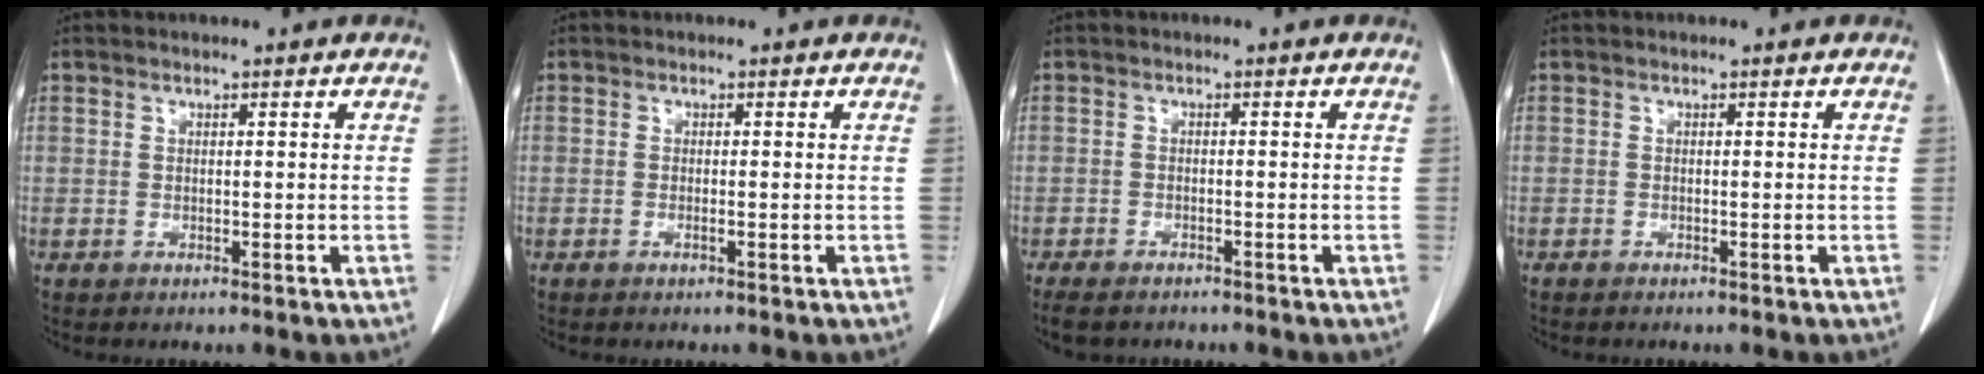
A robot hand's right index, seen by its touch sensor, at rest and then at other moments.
{"total": 0.7, "force": [-0.3, 0.0, 0.6], "torque": [-0.012, -0.001, -0.003]}
{"total": 4.7, "force": [-3.9, 1.9, 1.9], "torque": [-0.027, -0.007, -0.056]}
{"total": 0.0}